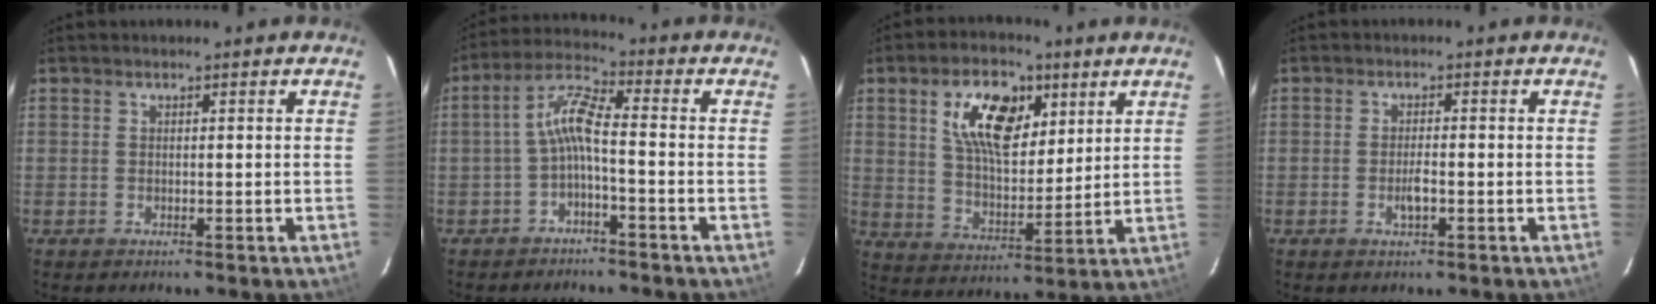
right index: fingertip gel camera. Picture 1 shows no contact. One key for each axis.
{"total": 5.8, "fx": -2.0, "fy": 0.9, "fz": 5.3, "tx": -0.128, "ty": 0.018, "tz": -0.039}
{"total": 14.0, "fx": 6.1, "fy": 7.6, "fz": 10.1, "tx": -0.175, "ty": 0.015, "tz": 0.110}
{"total": 2.5, "fx": -0.9, "fy": 0.8, "fz": 2.2, "tx": -0.040, "ty": -0.002, "tz": -0.016}